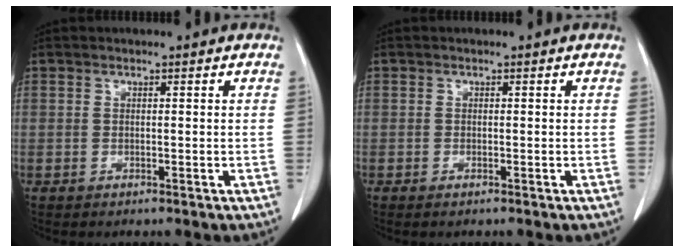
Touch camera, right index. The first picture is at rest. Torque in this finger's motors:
{"motor_torque": [0.07, -0.02, 0.03, 0.00]}